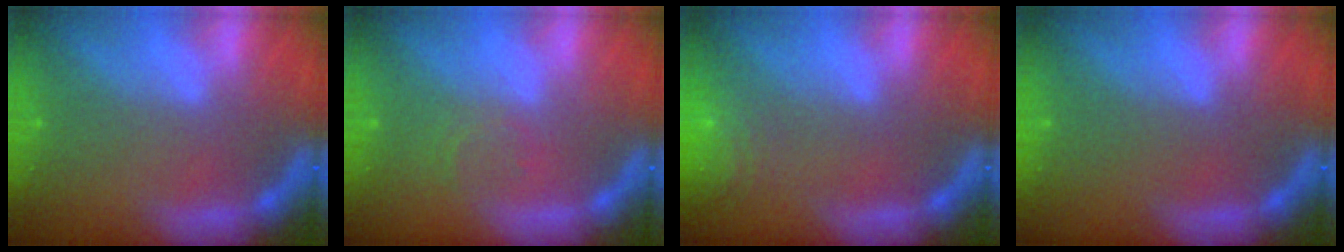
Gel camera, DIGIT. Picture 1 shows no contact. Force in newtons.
{"total": 1.5}
{"total": 6.0}
{"total": 0.0}